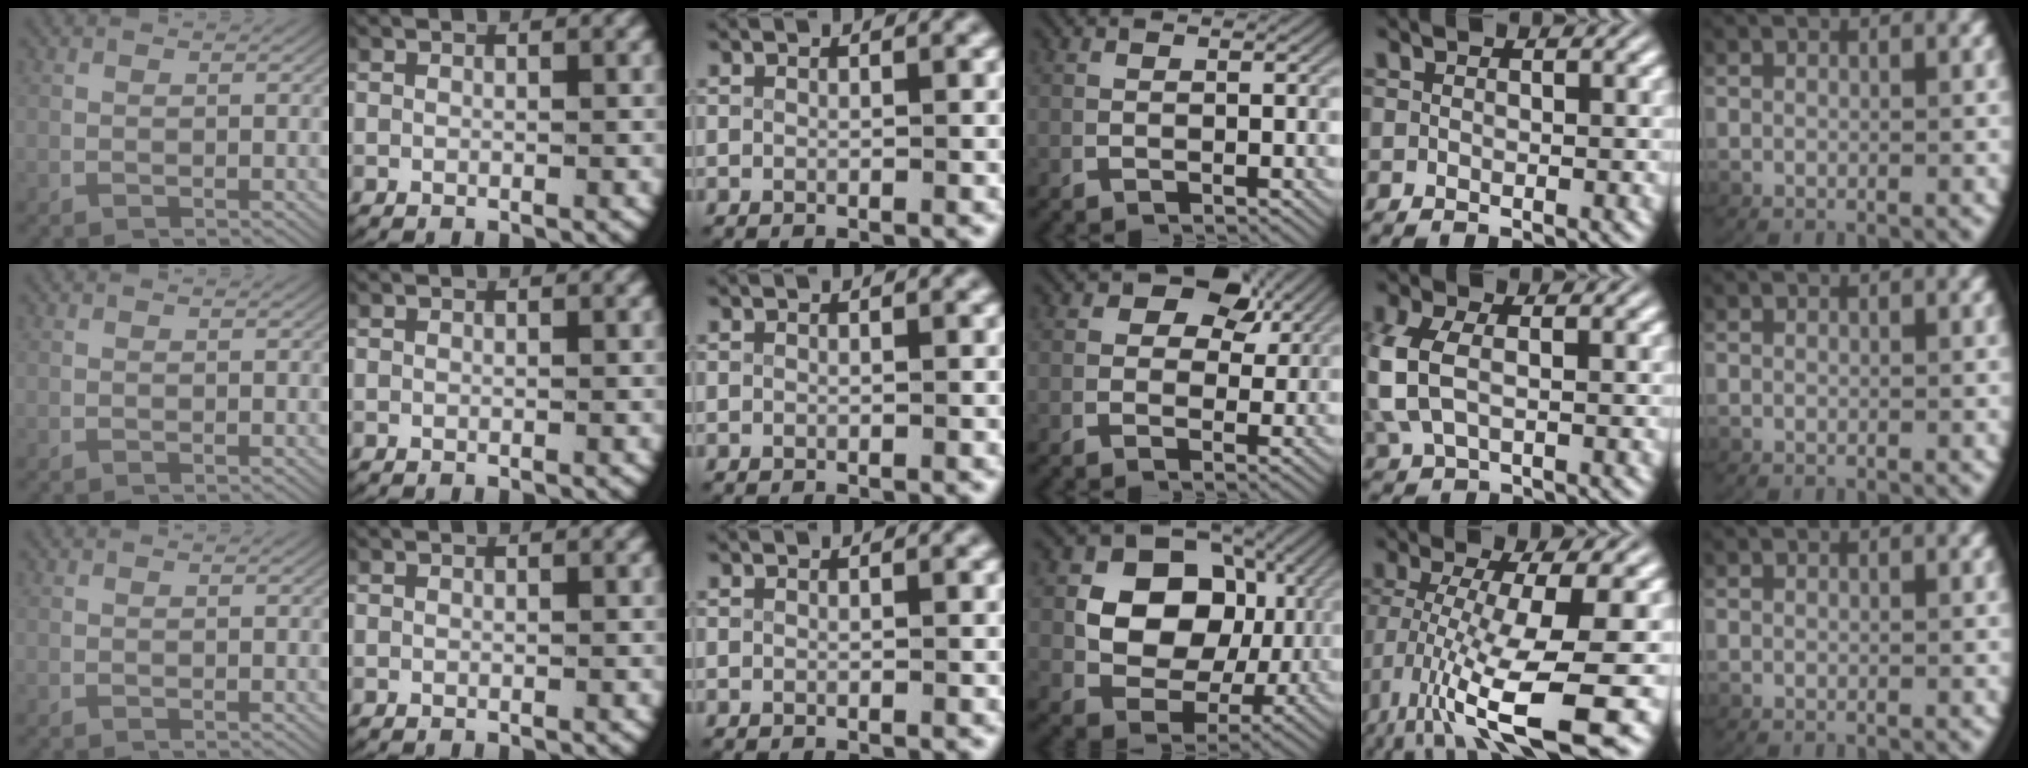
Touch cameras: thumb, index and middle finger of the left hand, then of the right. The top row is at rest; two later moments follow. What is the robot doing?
{"motion": "lift_and_place", "object": "key"}